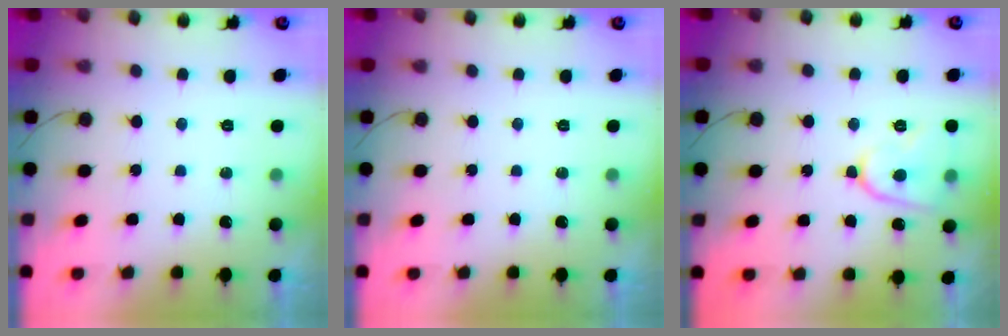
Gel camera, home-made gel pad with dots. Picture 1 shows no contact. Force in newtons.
{"total": 0.0}
{"total": 10.5, "press": 10.4, "slide": 1.3}